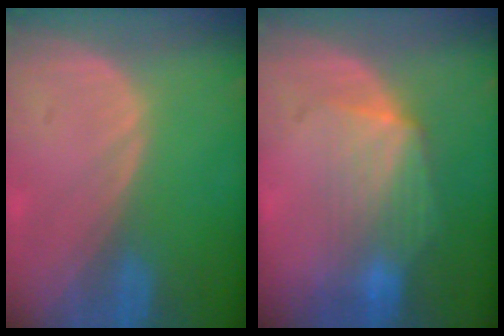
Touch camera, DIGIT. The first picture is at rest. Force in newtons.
{"total": 7.0, "press": 6.5, "slide": 2.6}